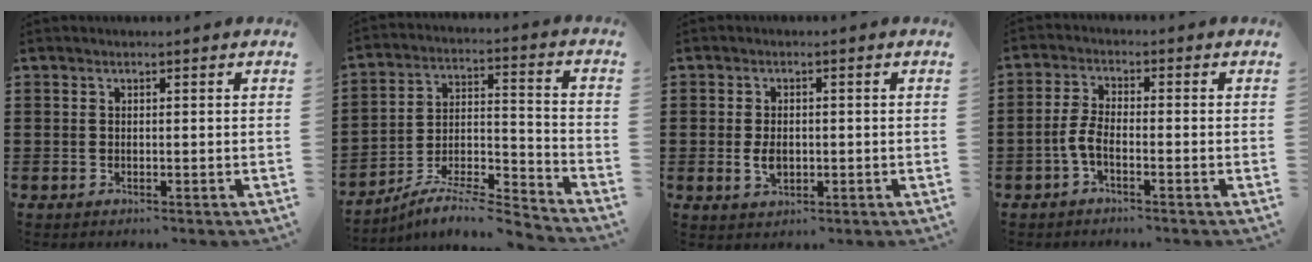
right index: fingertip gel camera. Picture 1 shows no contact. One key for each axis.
{"total": 7.0, "fx": -6.5, "fy": 0.6, "fz": 2.6, "tx": -0.045, "ty": -0.001, "tz": -0.129}
{"total": 3.0, "fx": -0.3, "fy": 1.8, "fz": 2.3, "tx": -0.051, "ty": -0.001, "tz": -0.006}
{"total": 3.6, "fx": -1.6, "fy": 1.2, "fz": 3.0, "tx": -0.081, "ty": -0.005, "tz": -0.037}